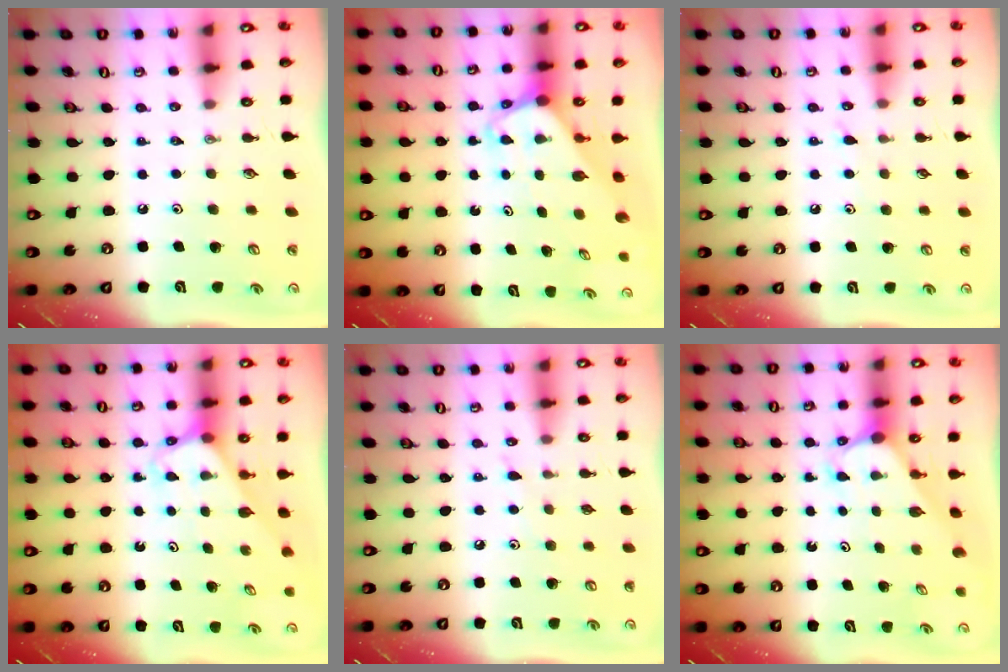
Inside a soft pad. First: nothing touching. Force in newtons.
{"total": 2.5, "press": 2.5, "slide": 0.1}
{"total": 6.3, "press": 6.2, "slide": 0.7}
{"total": 3.1, "press": 3.1, "slide": 0.2}
{"total": 4.7, "press": 4.6, "slide": 0.5}
{"total": 2.6, "press": 2.6, "slide": 0.1}